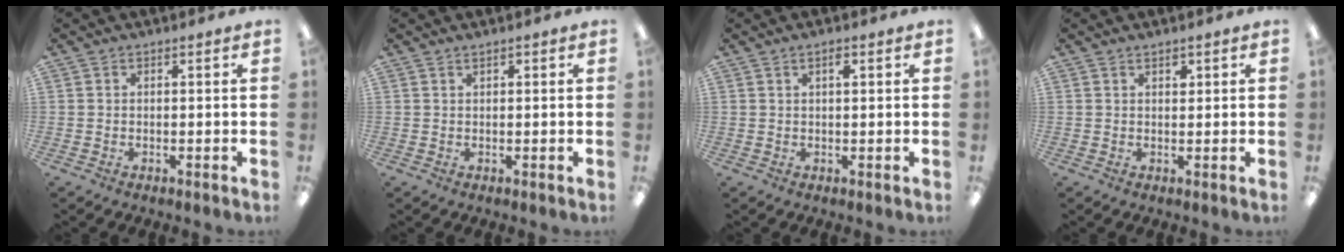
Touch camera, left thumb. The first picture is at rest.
{"total": 0.7, "force": [0.5, 0.3, 0.3], "torque": [-0.007, 0.001, 0.010]}
{"total": 1.6, "force": [0.9, 0.5, 1.3], "torque": [-0.019, 0.000, 0.013]}
{"total": 1.4, "force": [1.0, 0.7, 0.6], "torque": [-0.006, -0.002, 0.017]}